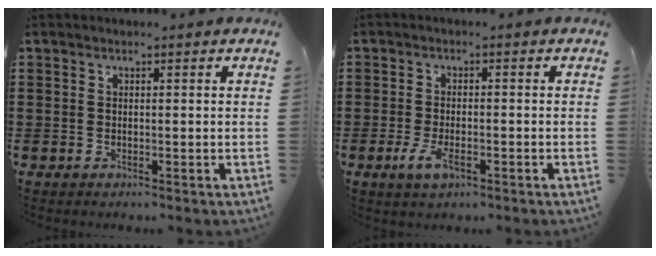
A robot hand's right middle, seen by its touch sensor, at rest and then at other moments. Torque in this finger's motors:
{"motor_torque": [-0.16, 0.11, 0.07, 0.07]}